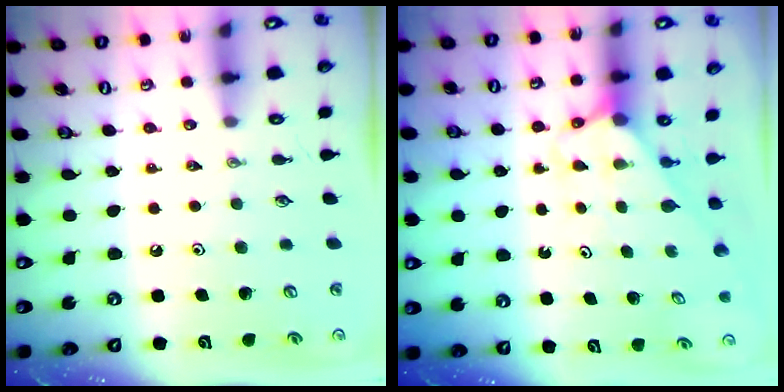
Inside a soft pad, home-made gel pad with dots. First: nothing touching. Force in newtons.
{"total": 2.7, "press": 2.7, "slide": 0.2}